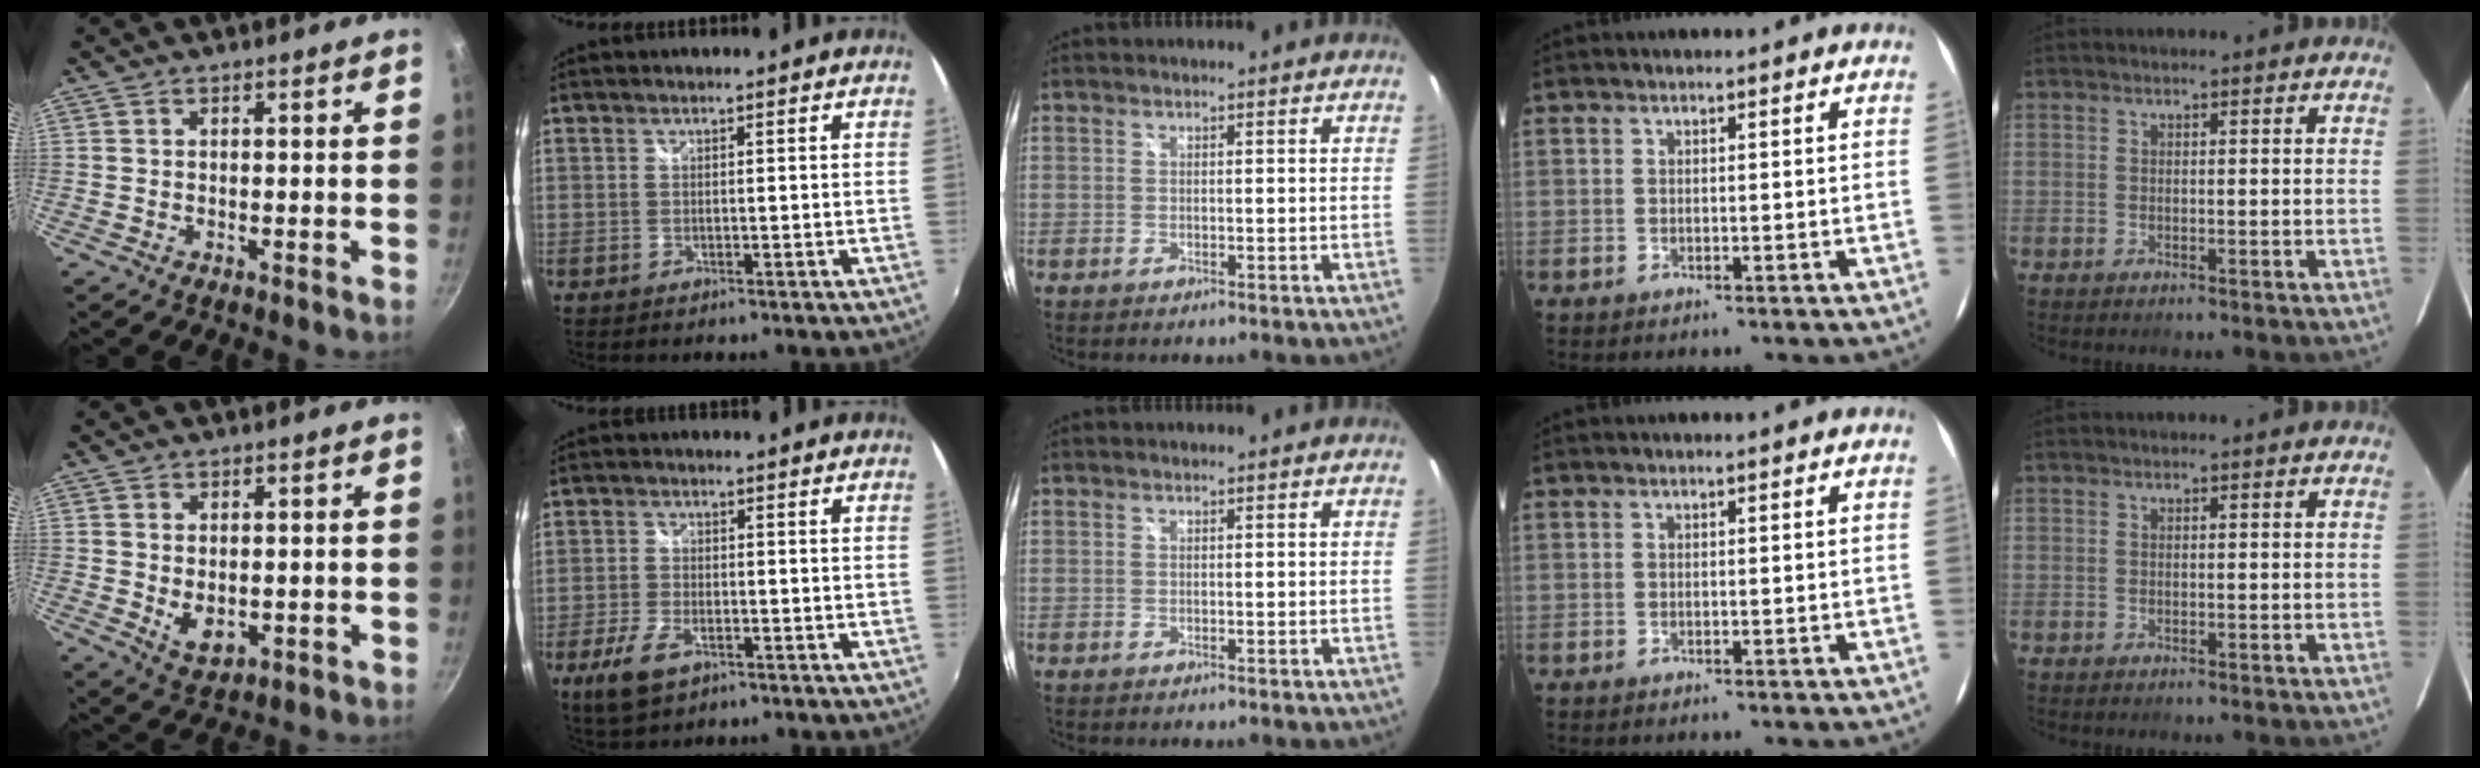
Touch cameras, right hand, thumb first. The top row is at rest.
{"thumb": {"total": 5.3, "force": [-0.1, 3.5, 4.0], "torque": [-0.062, -0.014, 0.009]}, "index": {"total": 6.9, "force": [-3.8, 3.1, 4.9], "torque": [-0.122, -0.011, -0.069]}}